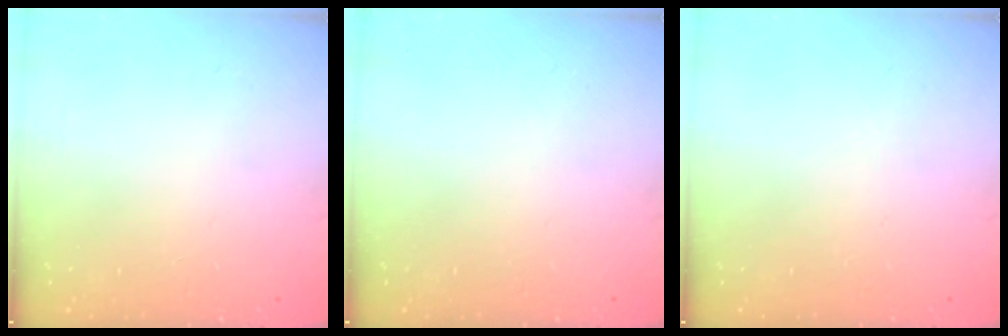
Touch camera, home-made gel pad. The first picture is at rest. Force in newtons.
{"total": 0.0}
{"total": 0.0}